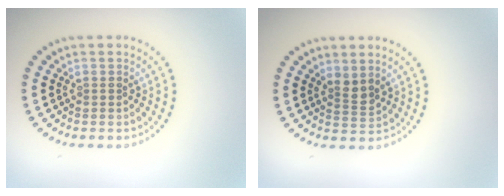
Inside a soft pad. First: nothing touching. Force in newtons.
{"total": 1.7, "press": 1.3, "slide": 1.1}